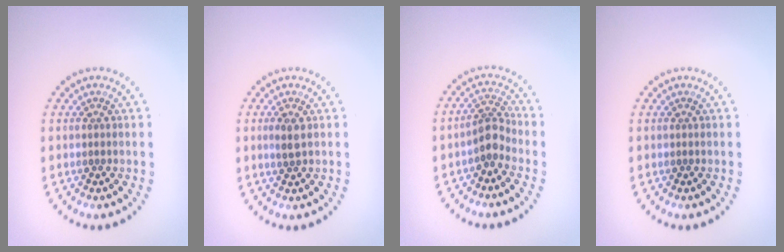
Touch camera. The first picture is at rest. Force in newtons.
{"total": 1.4, "press": 1.4, "slide": 0.4}
{"total": 2.5, "press": 1.9, "slide": 1.5}
{"total": 0.0}